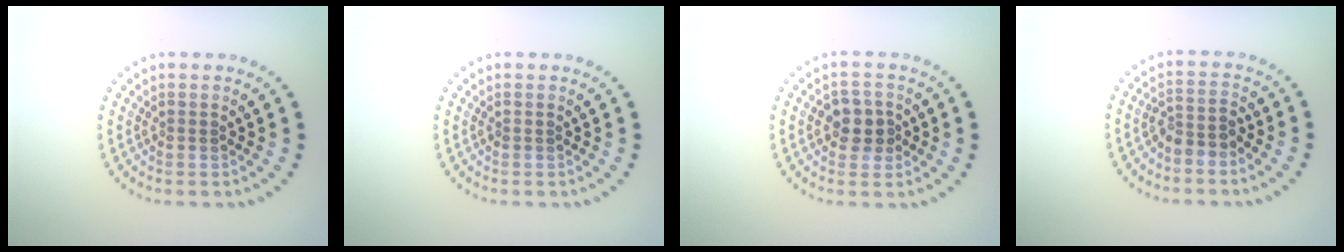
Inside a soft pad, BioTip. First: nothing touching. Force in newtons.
{"total": 0.0}
{"total": 2.8, "press": 2.8, "slide": 0.7}
{"total": 2.2, "press": 1.8, "slide": 1.3}